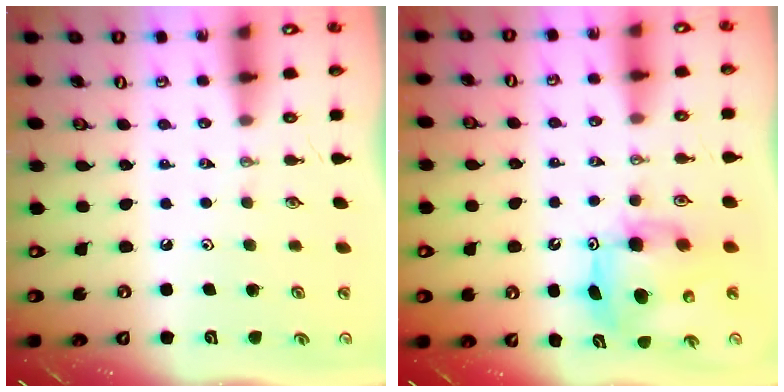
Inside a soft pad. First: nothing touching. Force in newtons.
{"total": 9.1, "press": 9.1, "slide": 0.5}